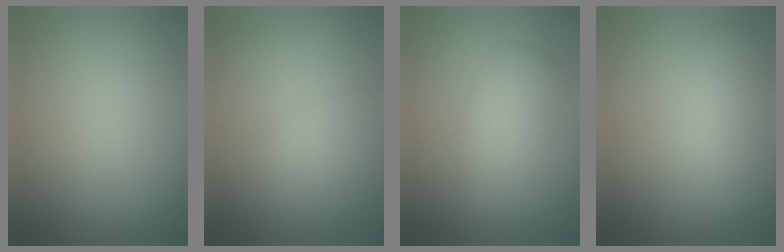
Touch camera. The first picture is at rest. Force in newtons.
{"total": 2.1, "press": 2.1, "slide": 0.1}
{"total": 3.6, "press": 3.6, "slide": 0.0}
{"total": 3.5, "press": 3.5, "slide": 0.1}